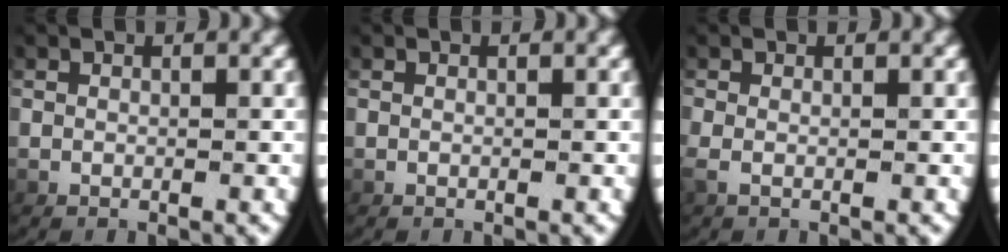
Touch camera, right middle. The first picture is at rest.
{"total": 0.0}
{"total": 0.7, "force": [0.0, 0.1, 0.7], "torque": [-0.025, -0.004, 0.004]}